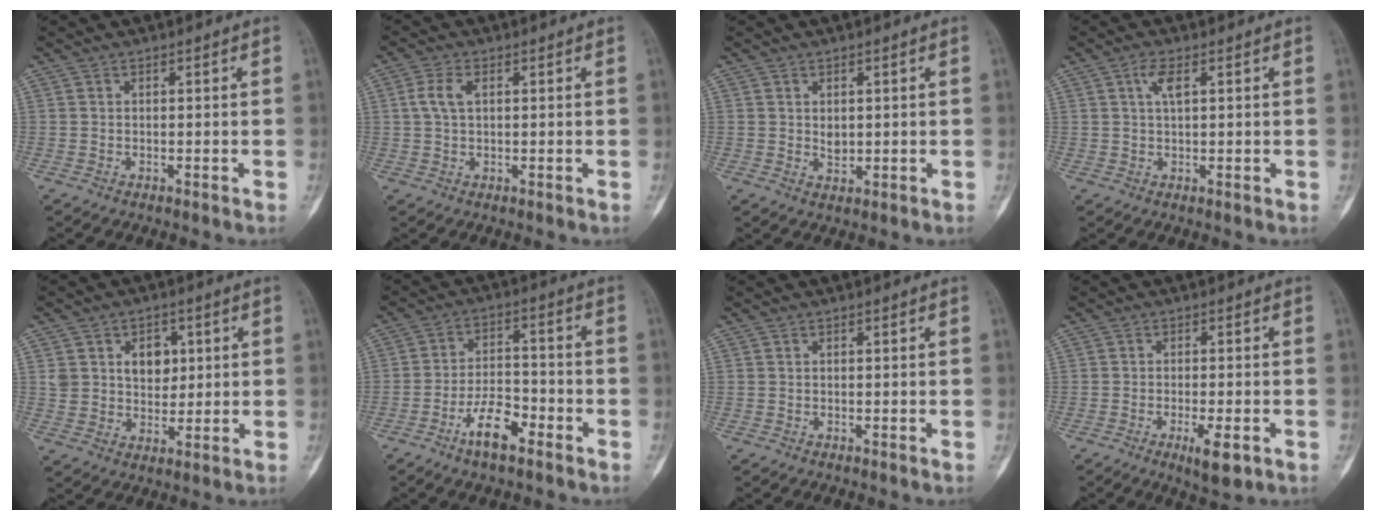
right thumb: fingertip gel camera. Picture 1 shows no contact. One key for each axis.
{"total": 3.9, "fx": 0.9, "fy": 2.1, "fz": 3.1, "tx": -0.078, "ty": 0.009, "tz": 0.016}
{"total": 2.3, "fx": 0.5, "fy": 1.6, "fz": 1.7, "tx": -0.021, "ty": -0.007, "tz": 0.014}
{"total": 3.0, "fx": 1.3, "fy": 1.0, "fz": 2.5, "tx": -0.051, "ty": 0.004, "tz": 0.027}
{"total": 8.1, "fx": 2.5, "fy": 6.2, "fz": 4.6, "tx": -0.033, "ty": -0.012, "tz": 0.045}
{"total": 8.3, "fx": -4.9, "fy": 3.3, "fz": 5.9, "tx": -0.097, "ty": 0.033, "tz": -0.087}
{"total": 0.0}
{"total": 5.3, "fx": -2.3, "fy": 1.6, "fz": 4.5, "tx": -0.070, "ty": -0.004, "tz": -0.030}